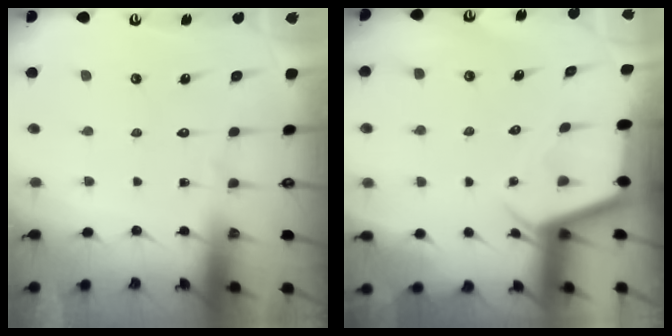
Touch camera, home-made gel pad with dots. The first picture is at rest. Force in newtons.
{"total": 2.9, "press": 2.9, "slide": 0.3}